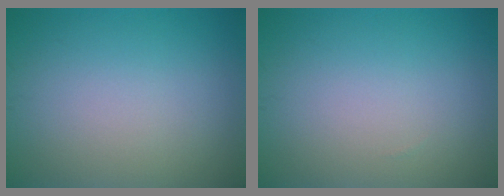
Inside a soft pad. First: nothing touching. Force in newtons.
{"total": 0.0}